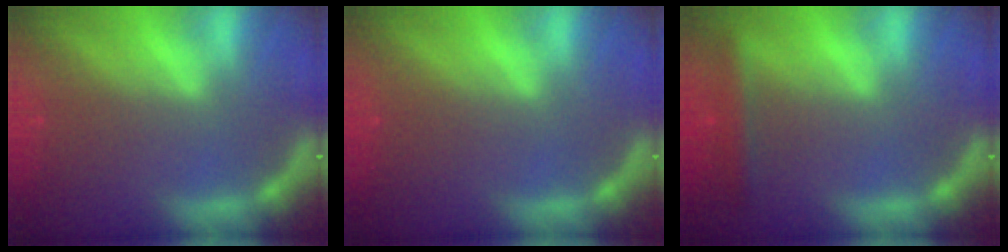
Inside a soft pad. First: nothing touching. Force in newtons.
{"total": 0.0}
{"total": 2.4}